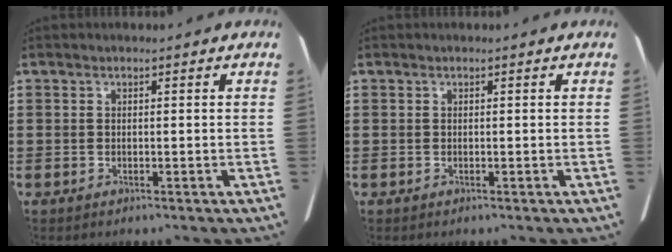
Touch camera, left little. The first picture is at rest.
{"total": 0.0}